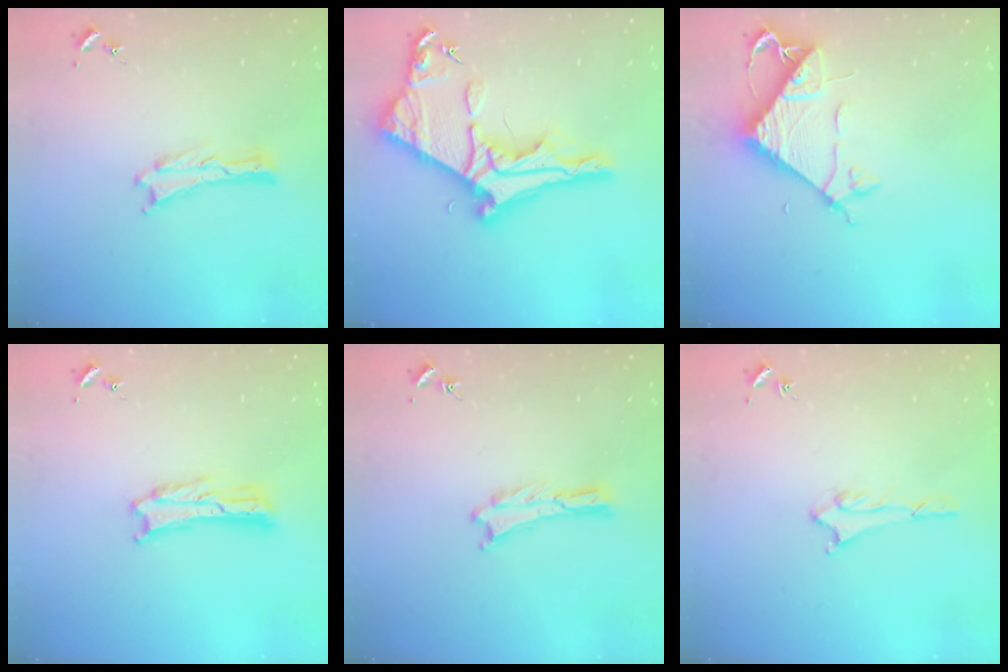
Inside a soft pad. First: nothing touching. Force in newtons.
{"total": 10.1, "press": 10.1, "slide": 1.0}
{"total": 7.1, "press": 7.1, "slide": 0.6}
{"total": 1.6, "press": 1.6, "slide": 0.3}
{"total": 0.0}
{"total": 1.6, "press": 1.6, "slide": 0.2}